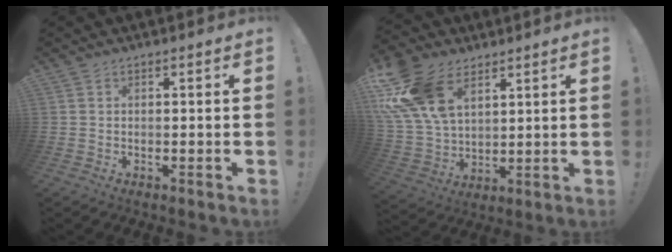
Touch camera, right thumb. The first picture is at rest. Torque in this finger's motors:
{"motor_torque": [1.70, 3.31, 0.58, 0.08, 0.40]}